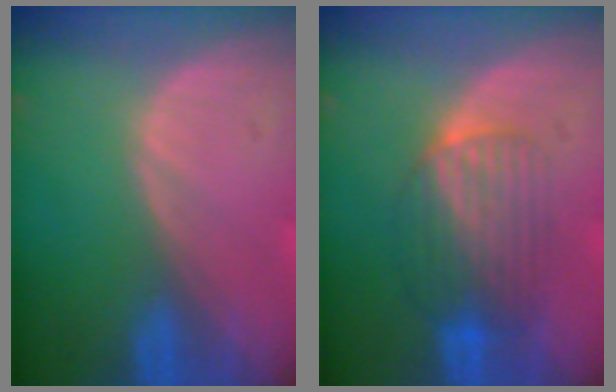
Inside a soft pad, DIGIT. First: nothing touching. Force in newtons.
{"total": 6.4, "press": 6.3, "slide": 1.1}